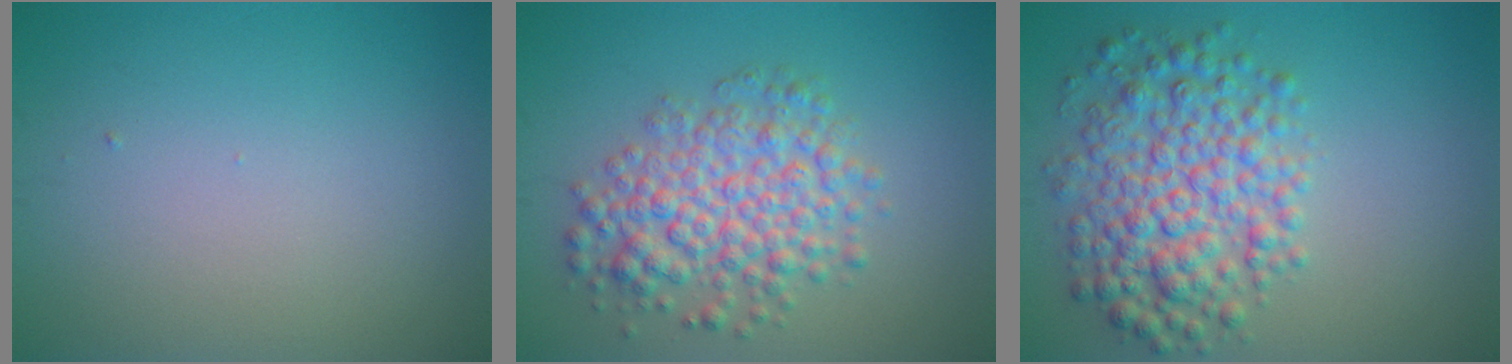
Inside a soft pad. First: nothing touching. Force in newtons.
{"total": 5.7, "press": 5.7, "slide": 0.1}
{"total": 6.5, "press": 6.5, "slide": 0.0}